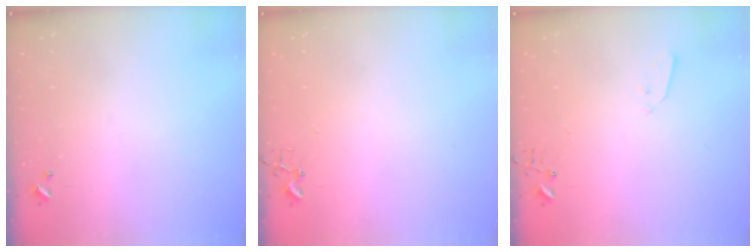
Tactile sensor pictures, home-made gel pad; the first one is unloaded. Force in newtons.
{"total": 7.5, "press": 7.5, "slide": 0.7}
{"total": 2.2, "press": 2.2, "slide": 0.4}